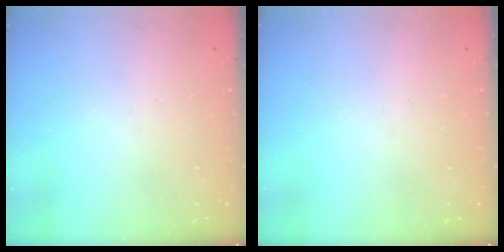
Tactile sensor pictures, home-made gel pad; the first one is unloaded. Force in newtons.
{"total": 0.0}